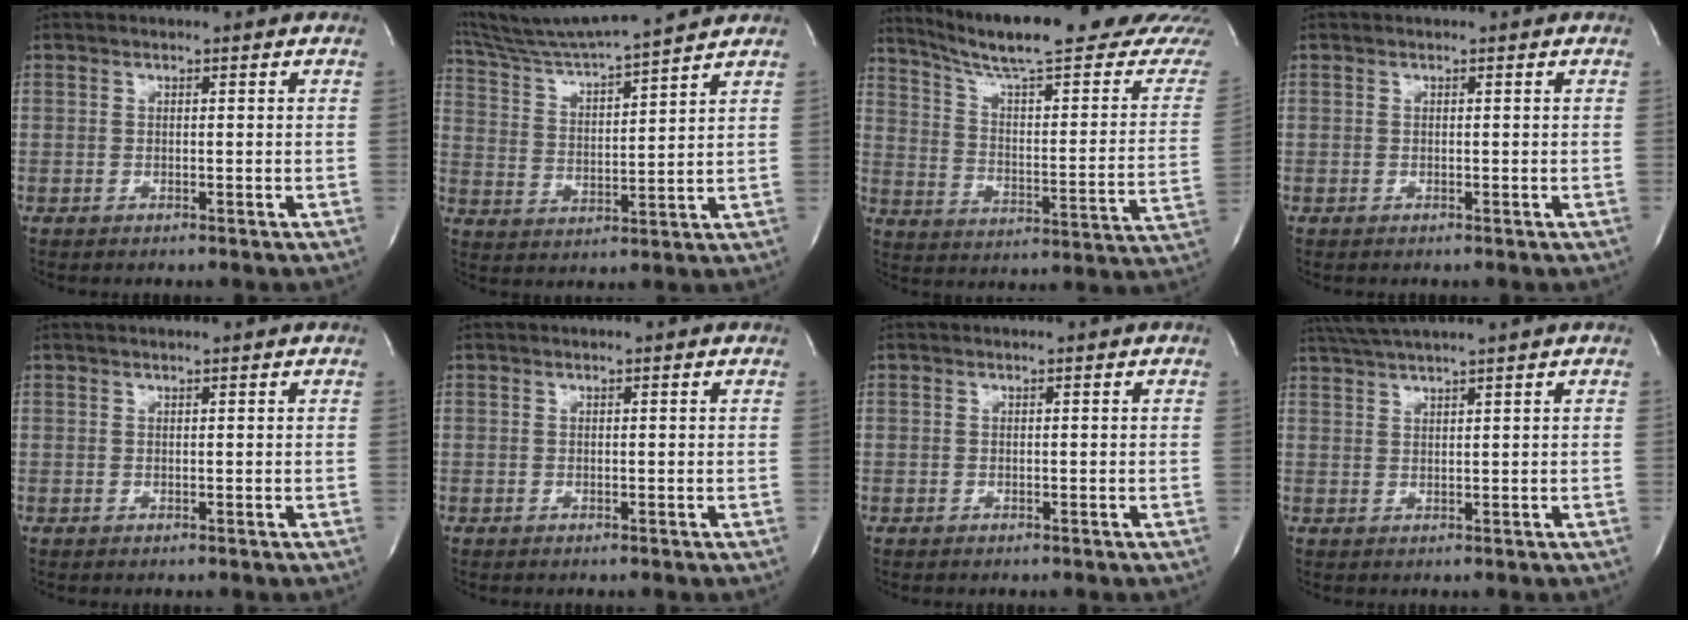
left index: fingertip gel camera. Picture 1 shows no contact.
{"total": 15.2, "force": [13.9, -0.6, 6.0], "torque": [-0.119, 0.012, 0.229]}
{"total": 26.1, "force": [22.7, 0.6, 12.9], "torque": [-0.195, -0.074, 0.306]}
{"total": 0.0}
{"total": 2.0, "force": [1.8, 0.0, 0.9], "torque": [-0.012, 0.017, 0.023]}
{"total": 0.0}
{"total": 0.0}
{"total": 5.8, "force": [5.0, -1.4, 2.6], "torque": [-0.047, 0.019, 0.090]}